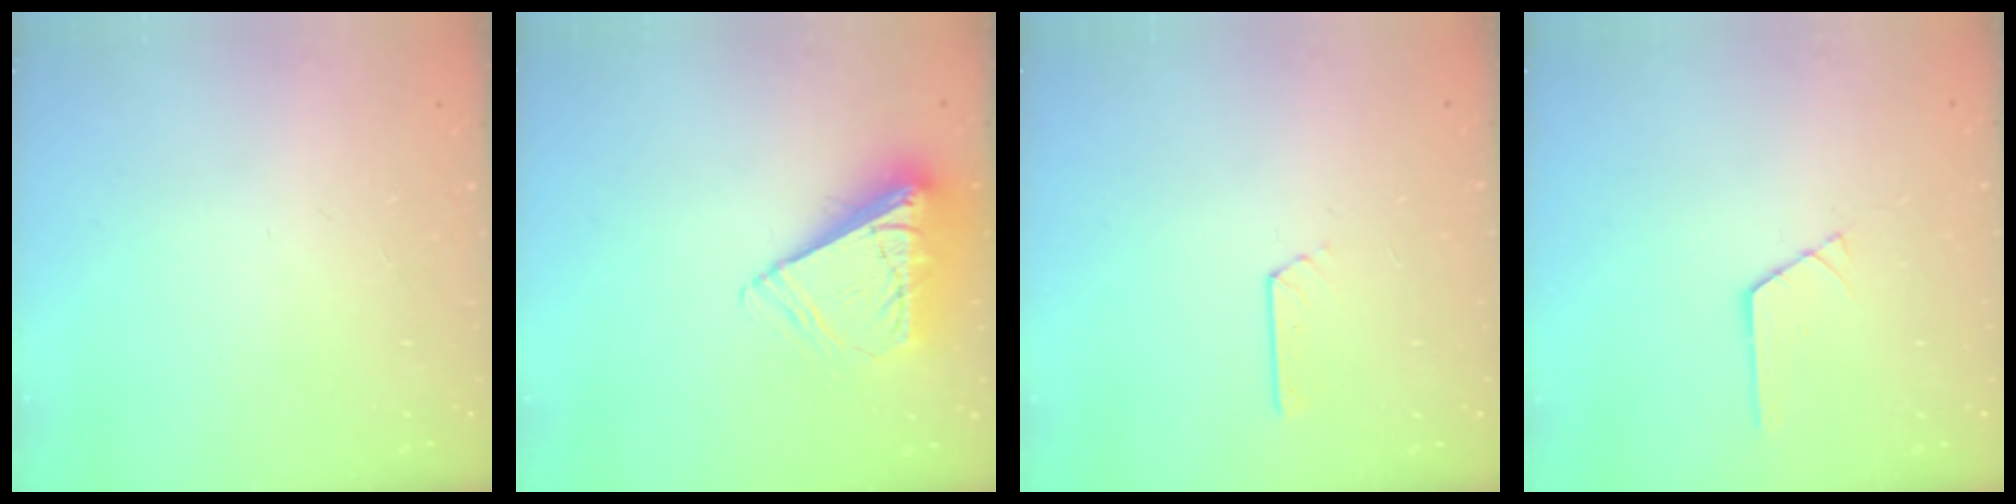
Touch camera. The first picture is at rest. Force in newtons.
{"total": 10.6, "press": 10.6, "slide": 1.4}
{"total": 2.2, "press": 2.2, "slide": 0.3}
{"total": 1.3, "press": 1.3, "slide": 0.1}